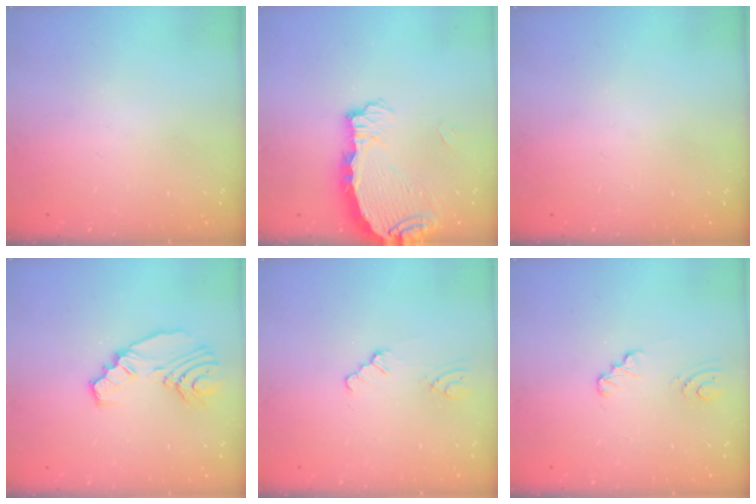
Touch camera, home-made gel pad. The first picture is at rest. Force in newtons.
{"total": 6.5, "press": 6.5, "slide": 0.6}
{"total": 0.0}
{"total": 10.6, "press": 10.0, "slide": 3.5}
{"total": 1.1, "press": 1.1, "slide": 0.3}
{"total": 2.6, "press": 2.6, "slide": 0.3}